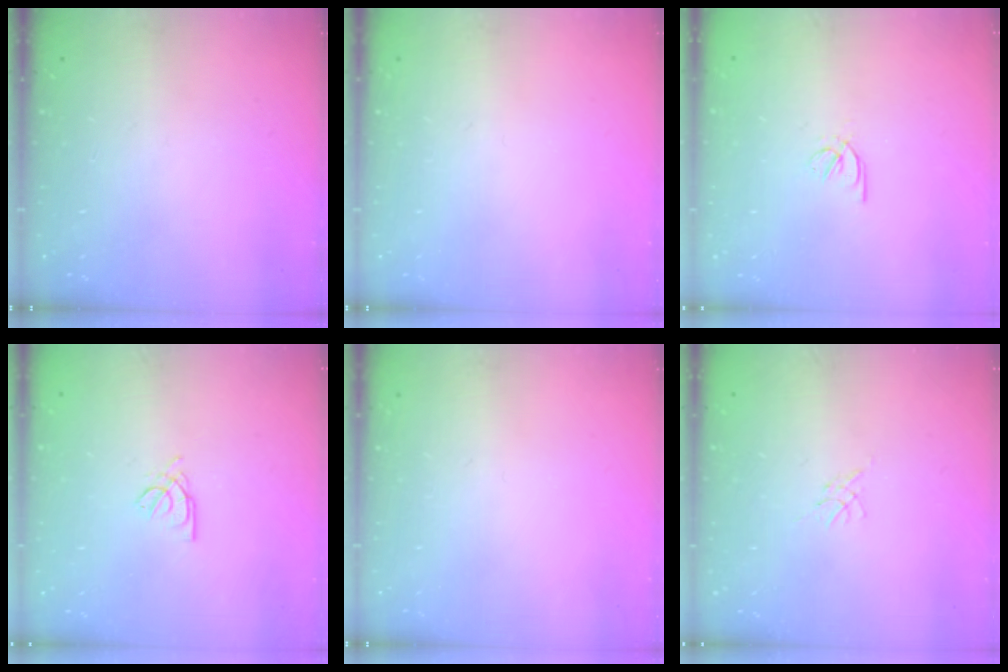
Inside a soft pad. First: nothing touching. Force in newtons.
{"total": 0.0}
{"total": 2.3, "press": 2.2, "slide": 0.5}
{"total": 2.2, "press": 2.2, "slide": 0.6}
{"total": 0.0}
{"total": 0.0}